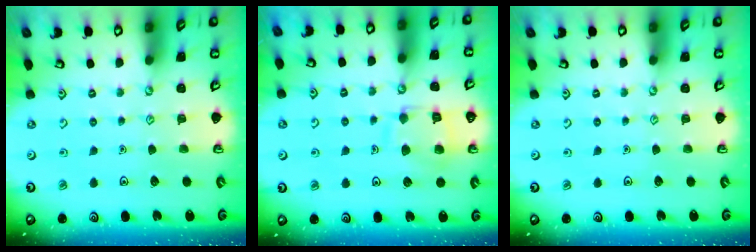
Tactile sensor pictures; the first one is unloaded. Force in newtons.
{"total": 11.0, "press": 11.0, "slide": 0.9}
{"total": 0.0}